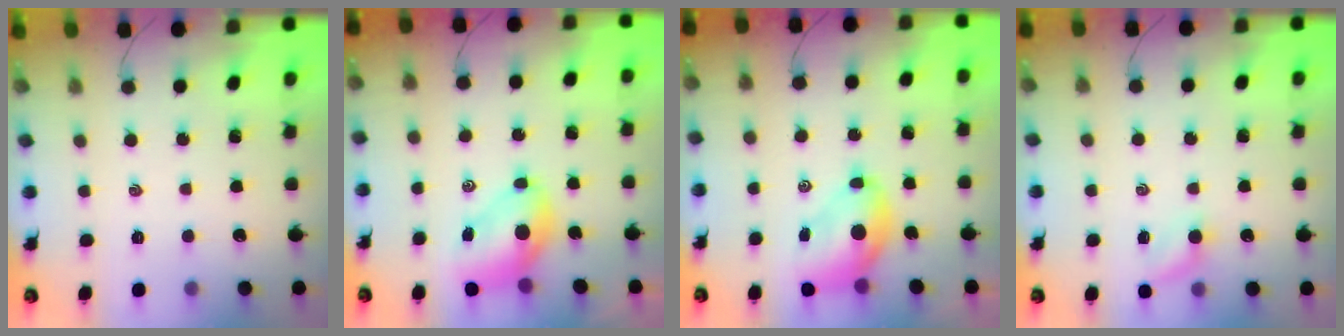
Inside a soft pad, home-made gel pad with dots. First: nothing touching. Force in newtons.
{"total": 7.5, "press": 7.3, "slide": 2.0}
{"total": 7.7, "press": 7.3, "slide": 2.2}
{"total": 4.2, "press": 4.0, "slide": 1.3}